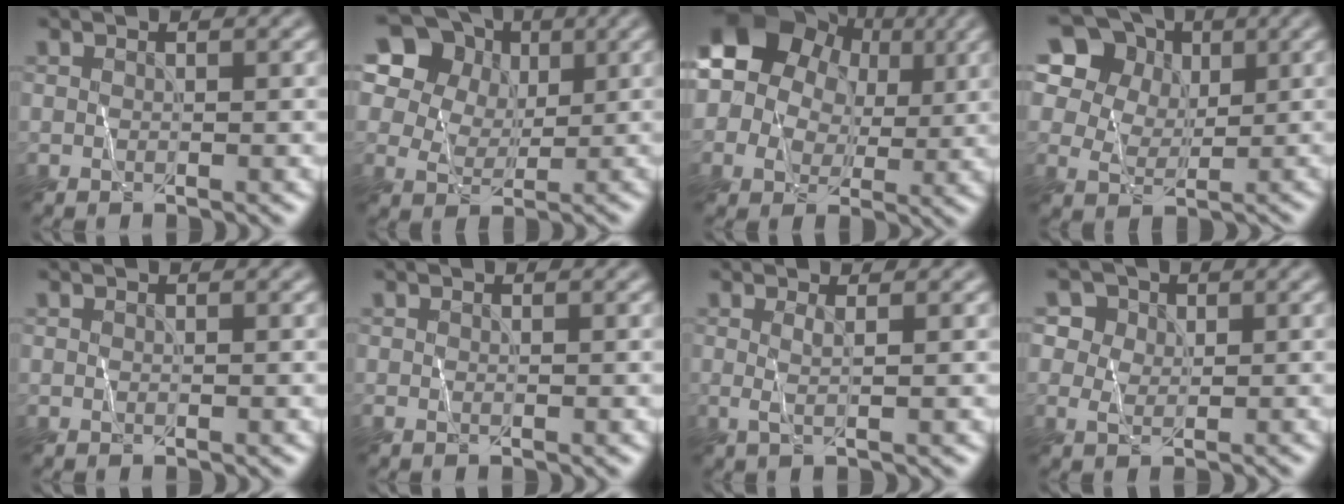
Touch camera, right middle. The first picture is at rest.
{"total": 15.4, "force": [7.6, 11.8, 6.3], "torque": [-0.176, 0.039, 0.141]}
{"total": 12.6, "force": [5.0, 10.0, 5.9], "torque": [-0.126, 0.043, 0.074]}
{"total": 14.0, "force": [7.1, 10.6, 5.8], "torque": [-0.163, 0.037, 0.134]}
{"total": 0.0}
{"total": 0.0}
{"total": 1.5, "force": [0.3, 0.4, 1.3], "torque": [-0.023, -0.002, 0.000]}
{"total": 4.2, "force": [1.9, 3.3, 1.8], "torque": [-0.028, 0.013, 0.019]}